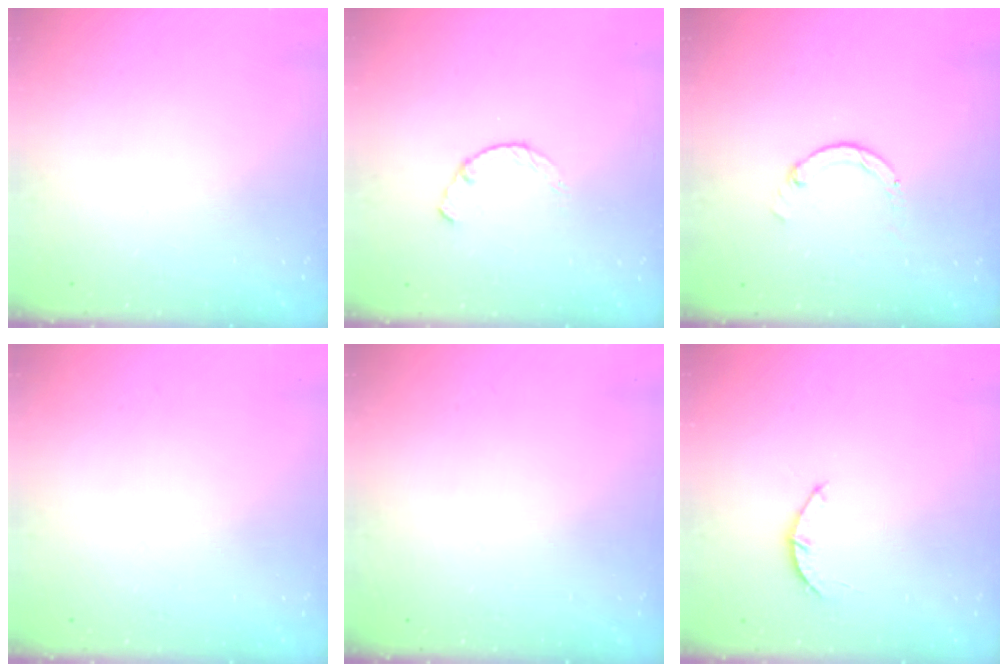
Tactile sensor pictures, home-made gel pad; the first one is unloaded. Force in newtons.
{"total": 2.2, "press": 2.2, "slide": 0.4}
{"total": 0.0}
{"total": 2.7, "press": 2.7, "slide": 0.2}
{"total": 2.6, "press": 2.6, "slide": 0.2}
{"total": 3.0, "press": 3.0, "slide": 0.5}